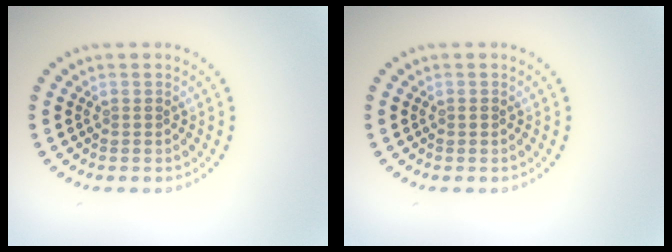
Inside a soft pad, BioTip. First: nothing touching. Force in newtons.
{"total": 0.5, "press": 0.5, "slide": 0.2}